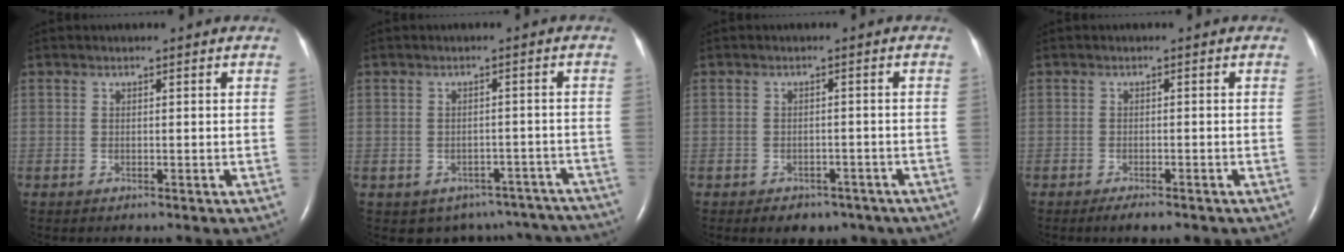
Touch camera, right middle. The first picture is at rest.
{"total": 12.5, "force": [-10.9, 5.9, 1.6], "torque": [-0.017, 0.028, -0.105]}
{"total": 5.9, "force": [-4.5, 3.4, 1.8], "torque": [-0.023, 0.013, -0.044]}
{"total": 2.8, "force": [-2.2, 0.7, 1.6], "torque": [-0.026, -0.004, -0.025]}